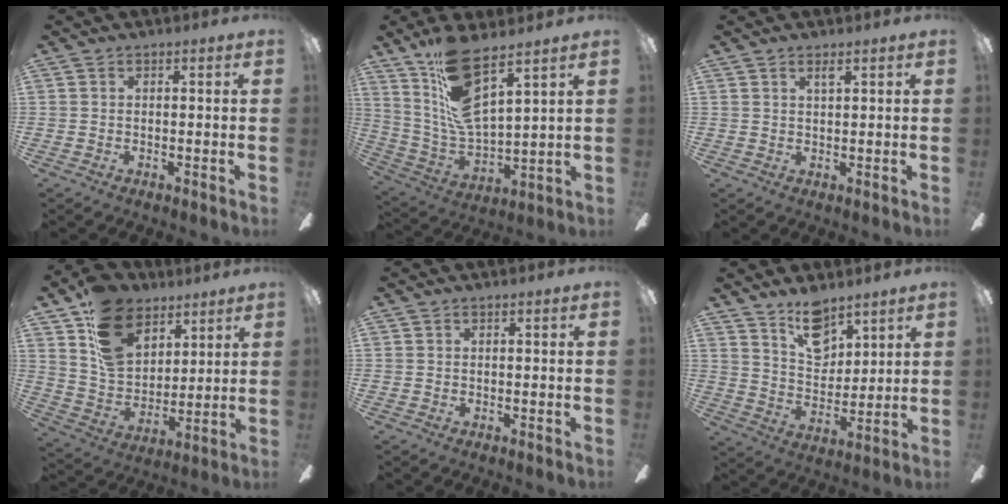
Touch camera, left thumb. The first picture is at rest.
{"total": 14.9, "force": [9.4, 4.6, 10.6], "torque": [-0.231, -0.047, 0.167]}
{"total": 1.6, "force": [1.3, 0.2, 0.9], "torque": [-0.013, -0.004, 0.021]}
{"total": 16.6, "force": [10.0, 10.9, 7.6], "torque": [-0.144, -0.042, 0.194]}
{"total": 0.0}
{"total": 11.1, "force": [8.2, 5.8, 4.8], "torque": [-0.072, -0.041, 0.149]}